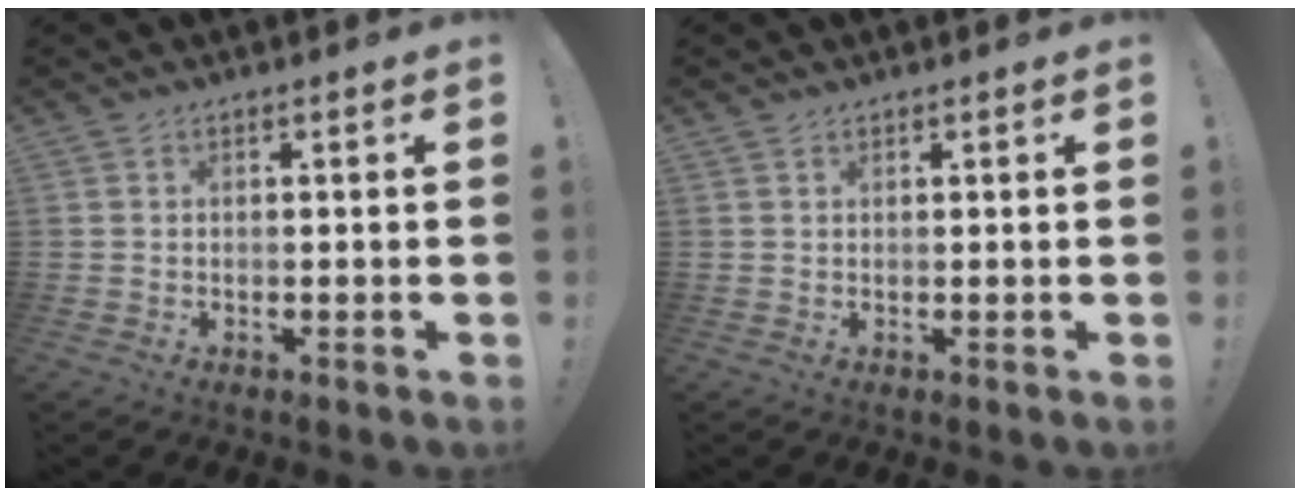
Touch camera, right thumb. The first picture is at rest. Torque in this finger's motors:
{"motor_torque": [-0.06, -0.18, -0.32, 0.18, -0.06]}